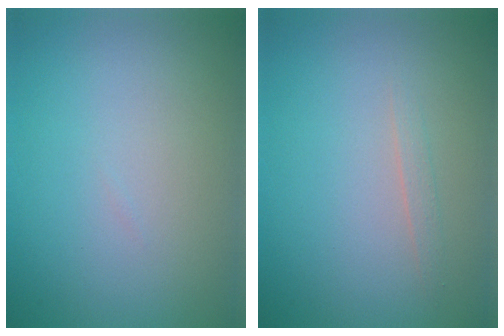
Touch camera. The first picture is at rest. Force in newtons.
{"total": 0.7, "press": 0.7, "slide": 0.1}